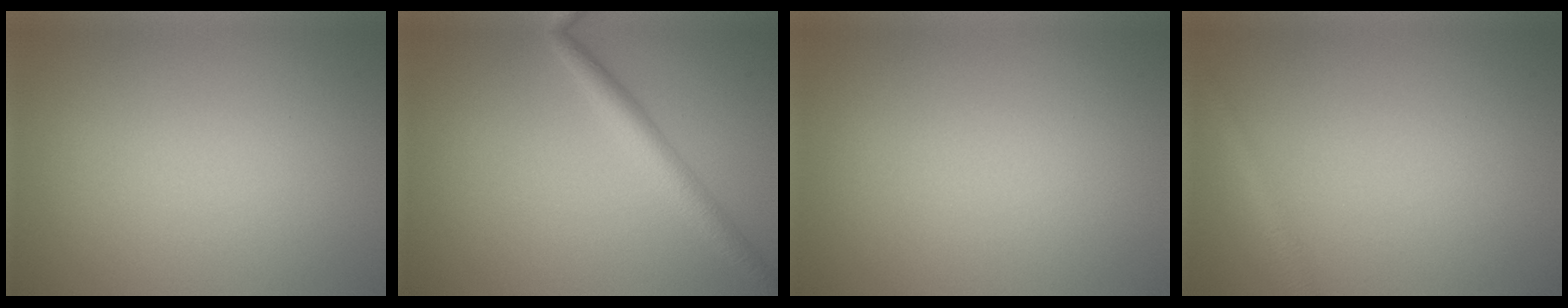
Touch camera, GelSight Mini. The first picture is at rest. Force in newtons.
{"total": 2.7, "press": 2.7, "slide": 0.0}
{"total": 0.0}
{"total": 1.4, "press": 1.4, "slide": 0.1}